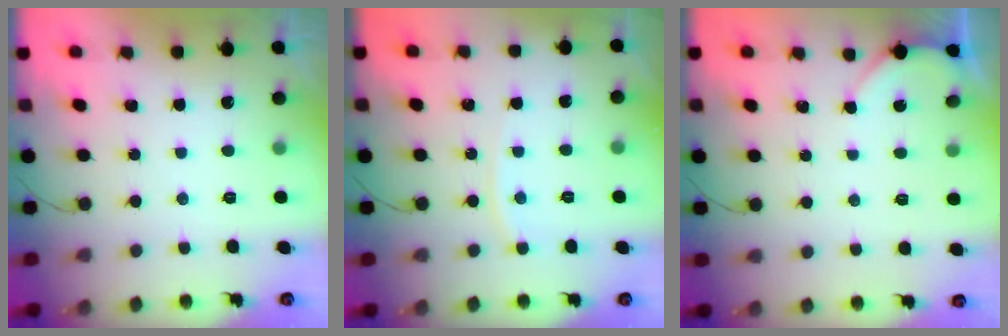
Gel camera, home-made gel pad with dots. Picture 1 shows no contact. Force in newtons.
{"total": 4.4, "press": 4.4, "slide": 0.7}
{"total": 2.1, "press": 2.1, "slide": 0.2}